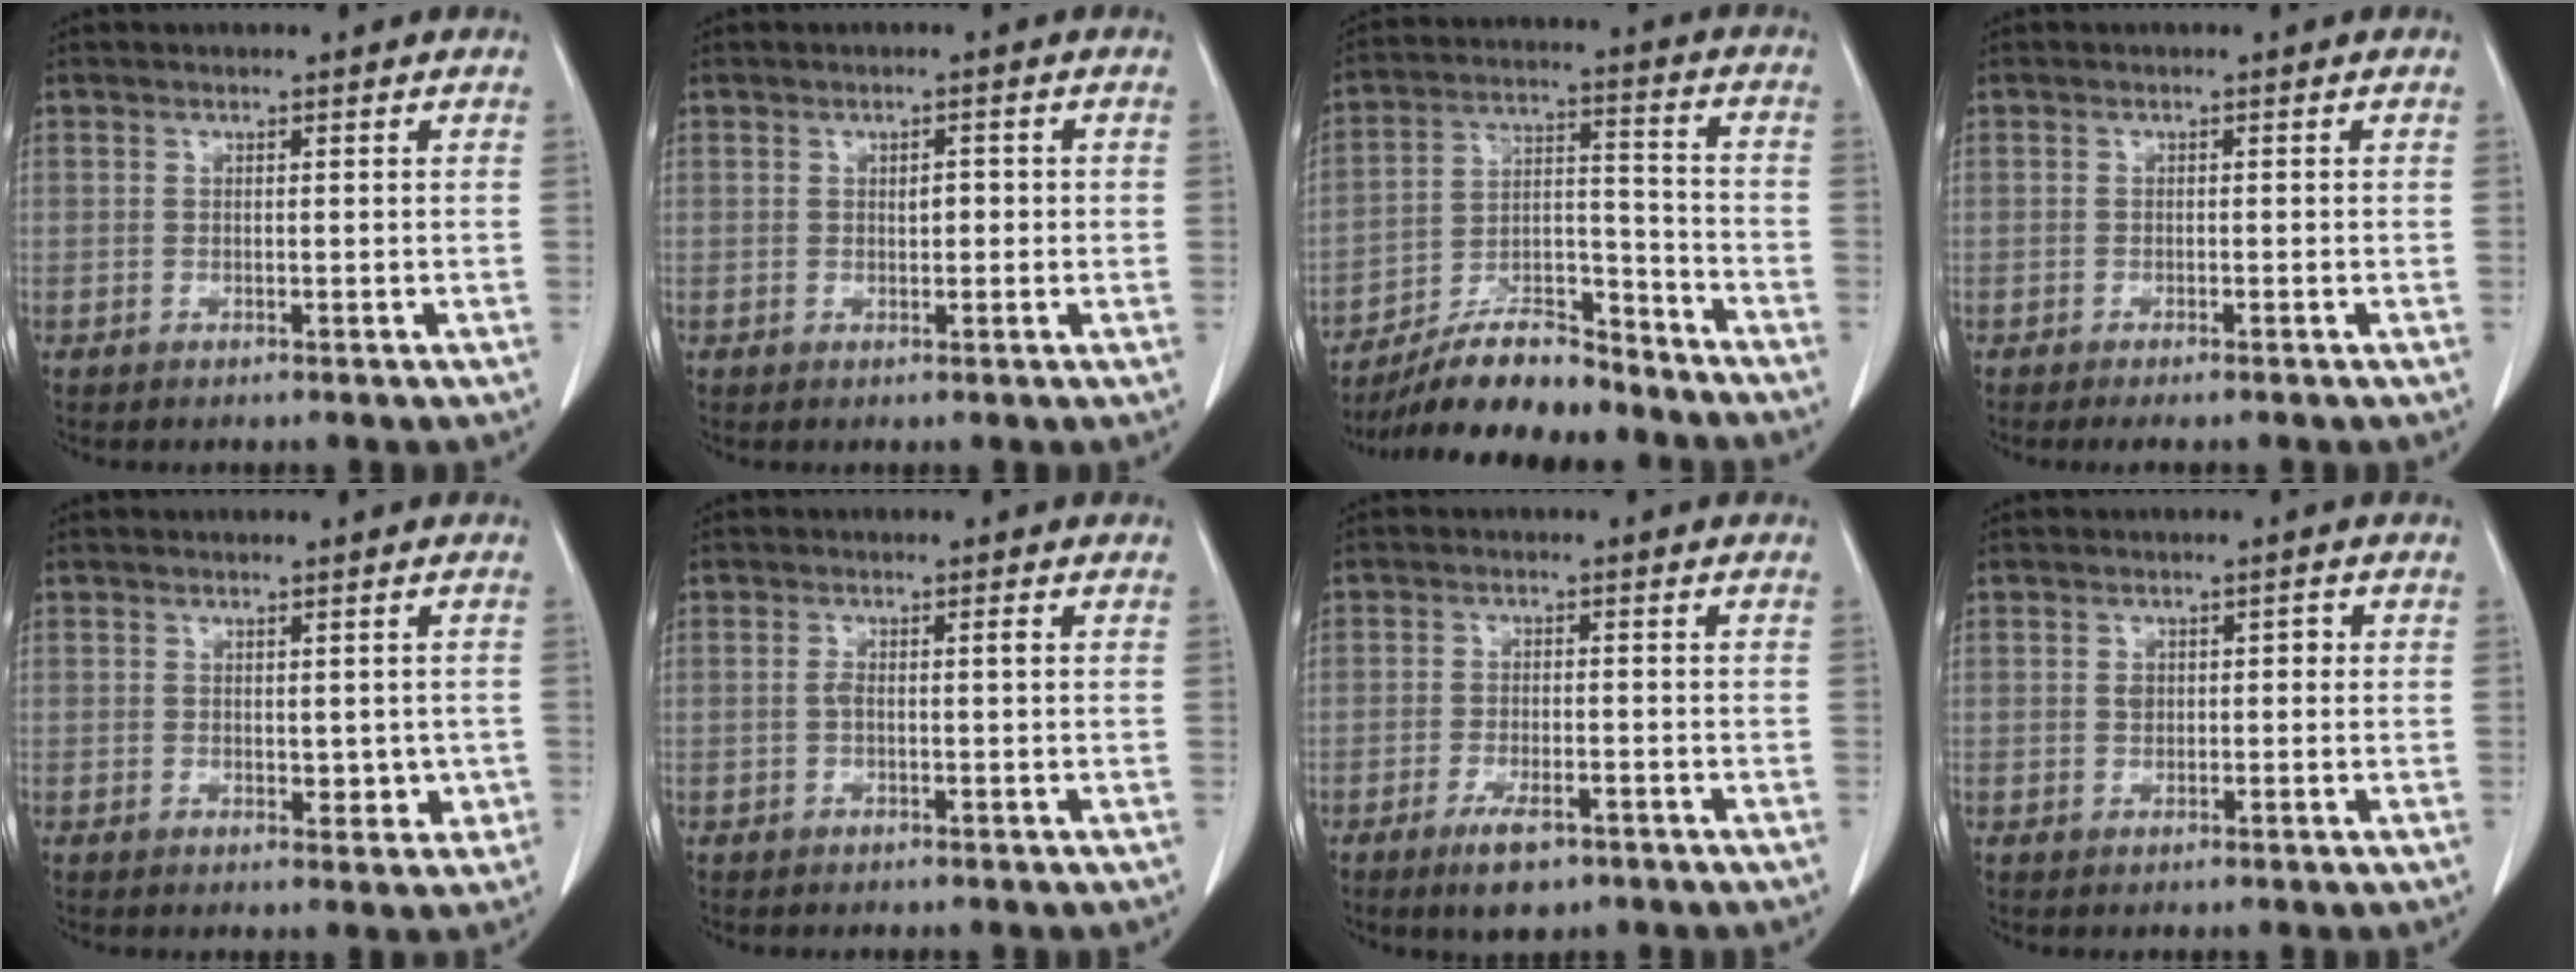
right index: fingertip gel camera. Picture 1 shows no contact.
{"total": 1.6, "force": [0.1, 0.8, 1.4], "torque": [-0.020, 0.002, 0.002]}
{"total": 14.0, "force": [-12.5, 3.0, 5.6], "torque": [-0.092, 0.022, -0.220]}
{"total": 2.3, "force": [-1.9, 0.1, 1.2], "torque": [-0.016, -0.005, -0.026]}
{"total": 3.2, "force": [-0.2, 1.9, 2.6], "torque": [-0.023, -0.003, 0.005]}
{"total": 1.6, "force": [-0.1, 0.2, 1.6], "torque": [-0.031, 0.004, -0.001]}
{"total": 5.1, "force": [-3.3, 1.6, 3.6], "torque": [-0.068, -0.006, -0.050]}
{"total": 2.2, "force": [0.1, 1.5, 1.5], "torque": [-0.024, 0.015, 0.005]}